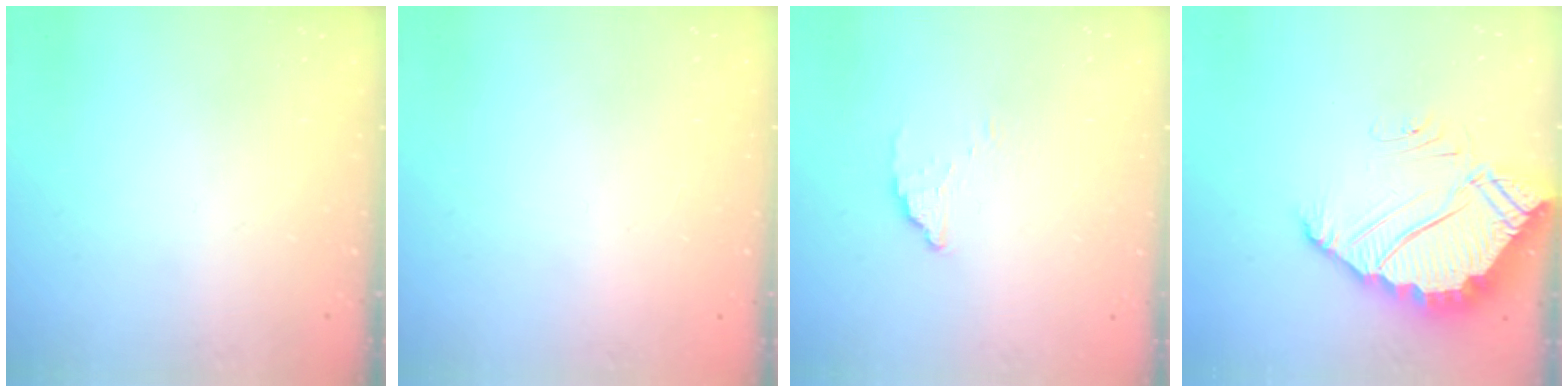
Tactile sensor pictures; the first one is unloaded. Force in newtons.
{"total": 2.2, "press": 2.2, "slide": 0.1}
{"total": 1.8, "press": 1.8, "slide": 0.1}
{"total": 7.2, "press": 7.2, "slide": 0.4}